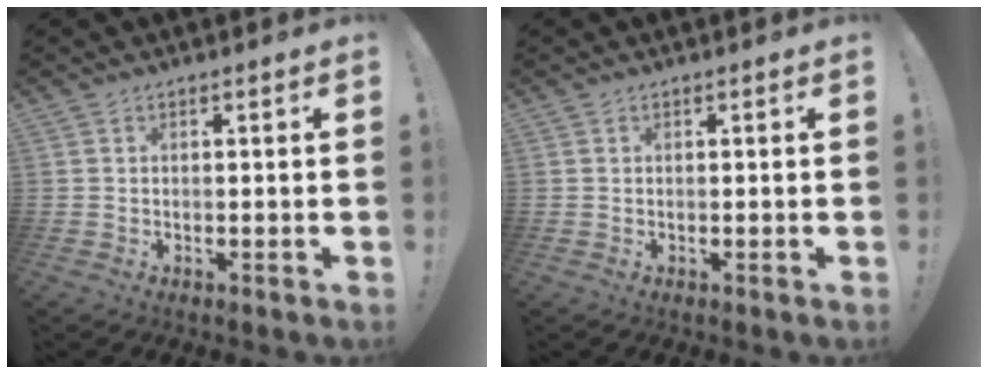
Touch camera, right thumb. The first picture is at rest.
{"total": 0.0}